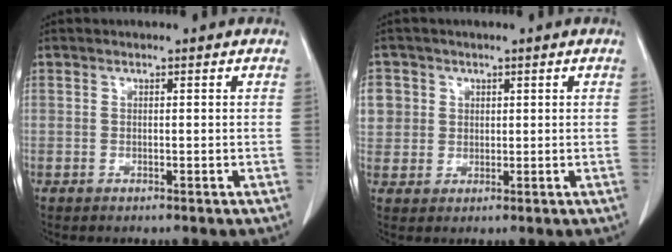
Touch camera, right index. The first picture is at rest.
{"total": 5.3, "force": [1.5, 5.1, 0.7], "torque": [-0.011, 0.014, 0.036]}